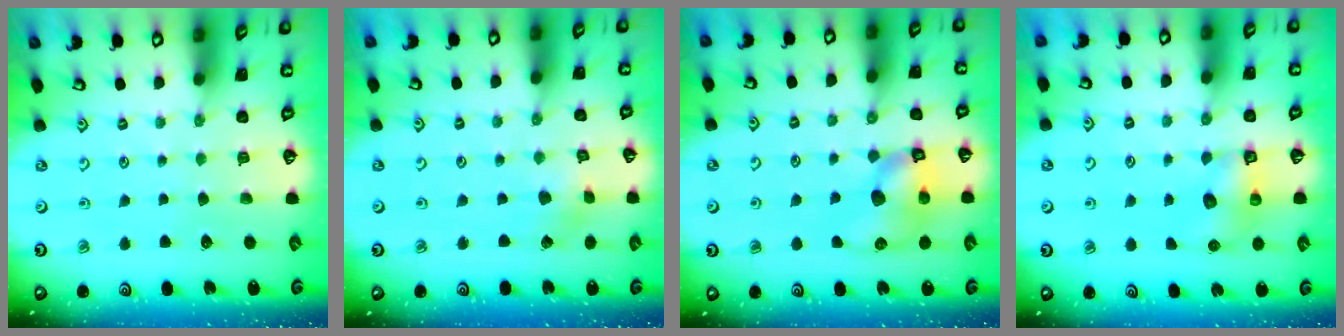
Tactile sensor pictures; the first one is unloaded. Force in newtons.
{"total": 2.6, "press": 2.6, "slide": 0.2}
{"total": 10.8, "press": 10.6, "slide": 1.7}
{"total": 6.2, "press": 6.2, "slide": 0.2}